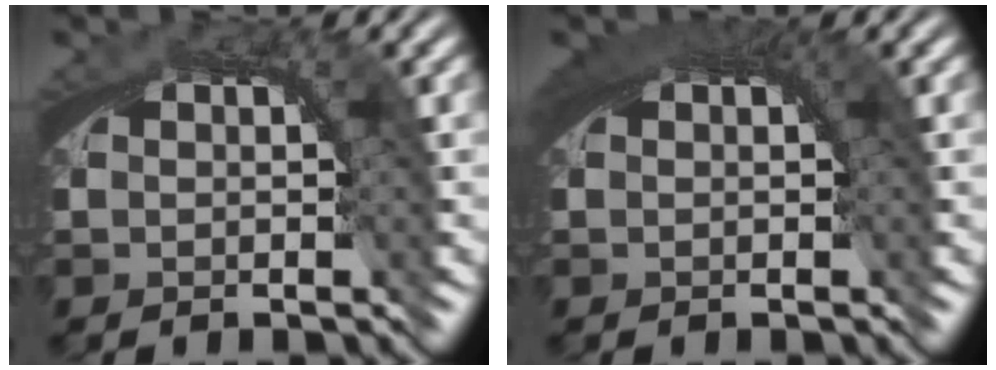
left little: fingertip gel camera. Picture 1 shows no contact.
{"total": 2.4, "force": [0.7, 1.4, 1.9], "torque": [-0.030, -0.003, 0.011]}